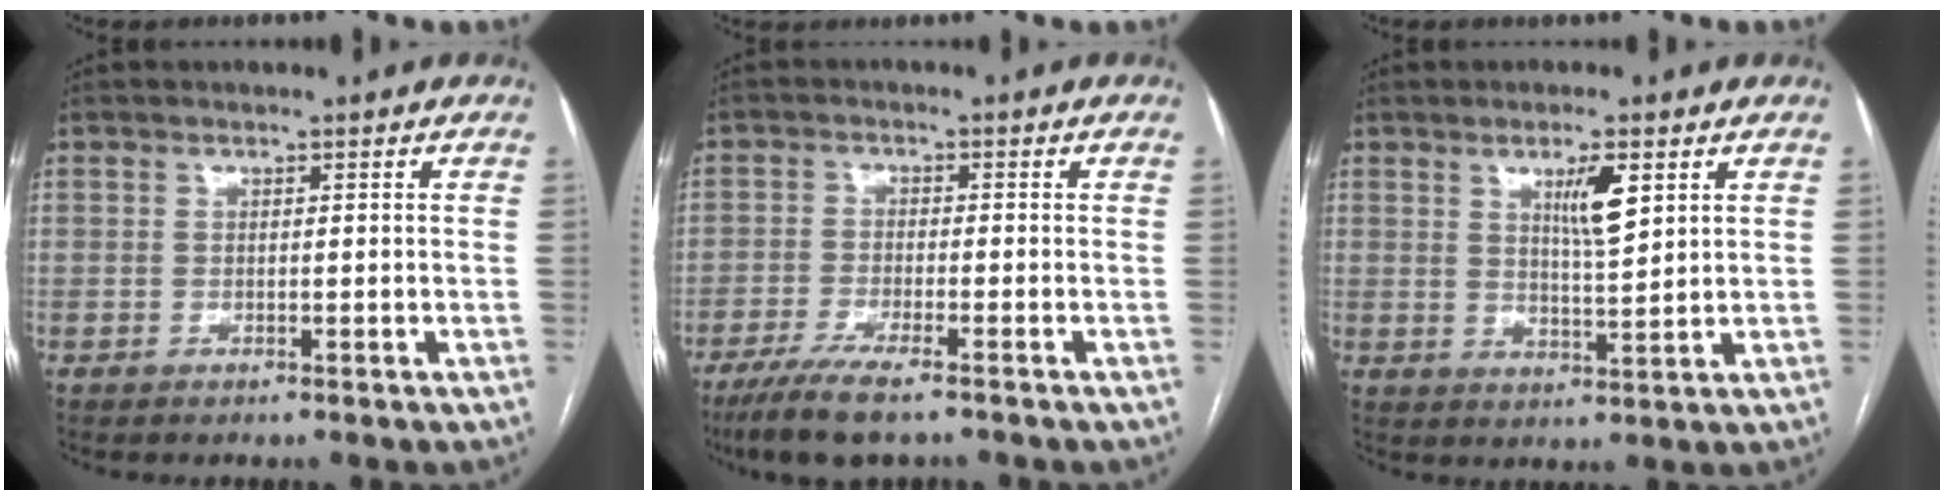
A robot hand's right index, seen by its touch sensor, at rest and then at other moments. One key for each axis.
{"total": 8.6, "fx": -6.2, "fy": 1.1, "fz": 5.8, "tx": -0.100, "ty": -0.021, "tz": -0.105}
{"total": 5.5, "fx": 2.5, "fy": 0.7, "fz": 4.8, "tx": -0.085, "ty": -0.004, "tz": 0.044}